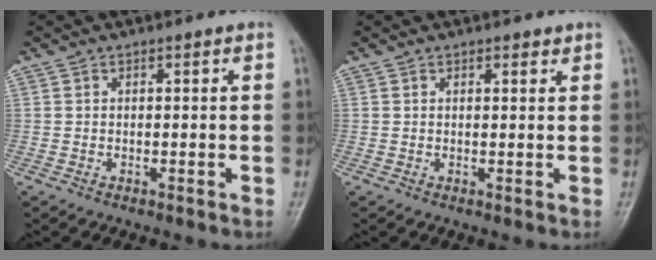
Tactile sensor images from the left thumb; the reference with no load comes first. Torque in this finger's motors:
{"motor_torque": [-0.20, -0.12, -0.03, -0.08, -0.02]}